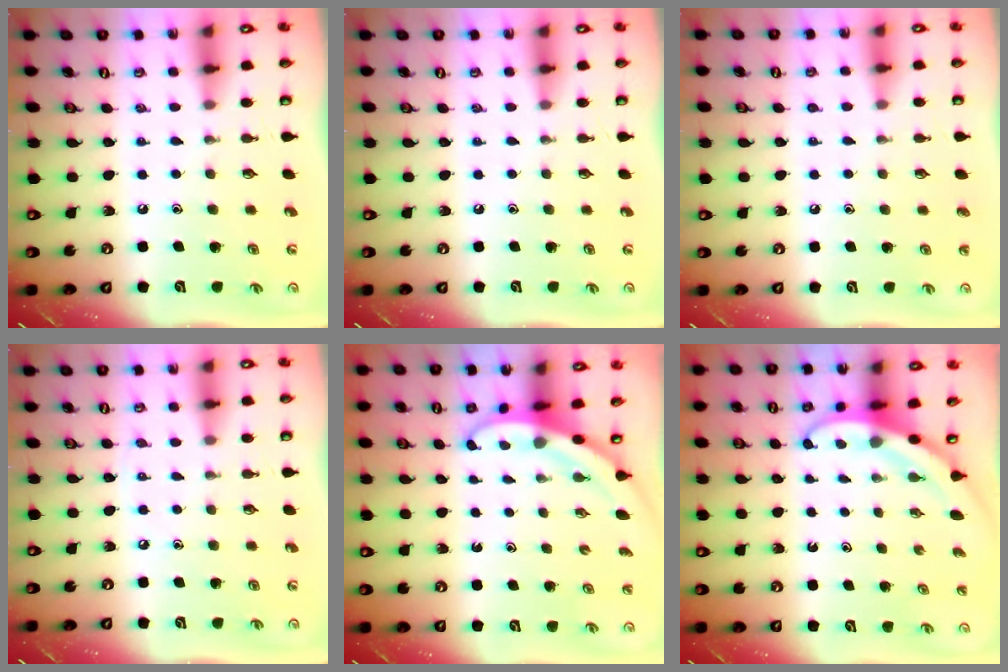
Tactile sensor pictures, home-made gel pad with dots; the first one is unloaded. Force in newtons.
{"total": 0.0}
{"total": 1.7, "press": 1.7, "slide": 0.1}
{"total": 3.7, "press": 3.6, "slide": 0.6}
{"total": 3.1, "press": 3.1, "slide": 0.2}
{"total": 3.7, "press": 3.7, "slide": 0.4}